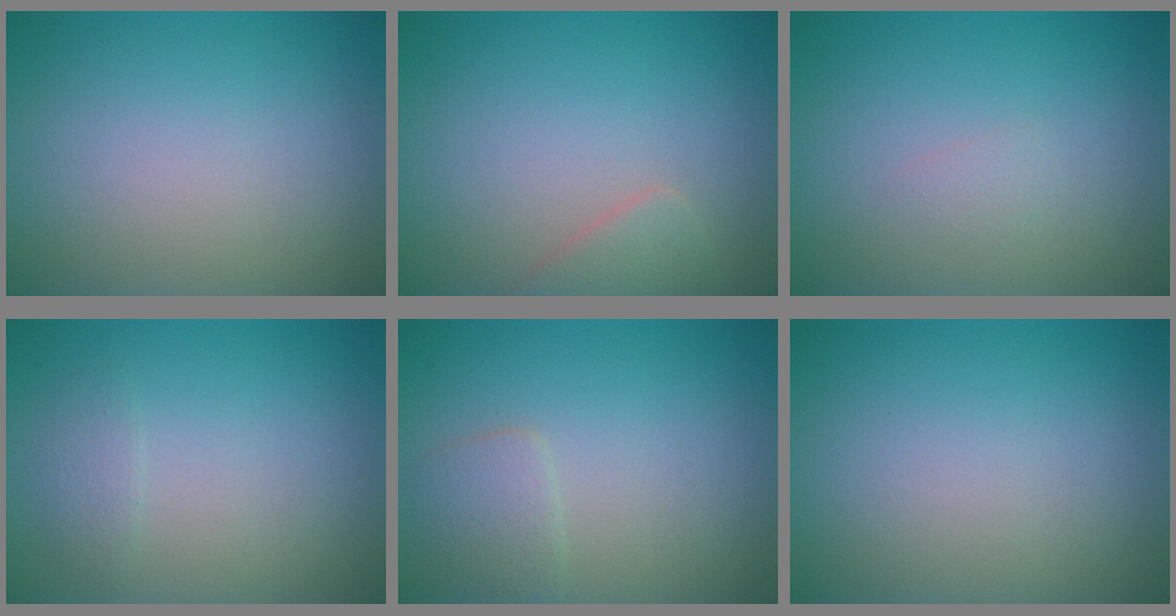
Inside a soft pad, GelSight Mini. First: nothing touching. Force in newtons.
{"total": 1.8, "press": 1.8, "slide": 0.1}
{"total": 0.6, "press": 0.6, "slide": 0.0}
{"total": 1.1, "press": 1.1, "slide": 0.0}
{"total": 1.8, "press": 1.8, "slide": 0.0}
{"total": 0.0}